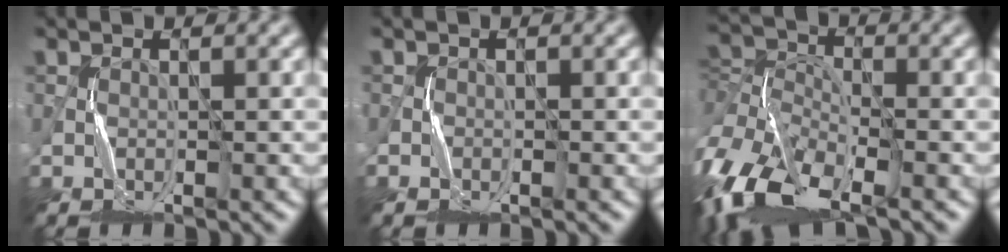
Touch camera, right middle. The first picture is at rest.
{"total": 0.5, "force": [-0.3, 0.2, -0.3], "torque": [0.009, 0.001, -0.006]}
{"total": 10.3, "force": [-5.6, 5.3, 6.8], "torque": [-0.140, -0.006, -0.123]}